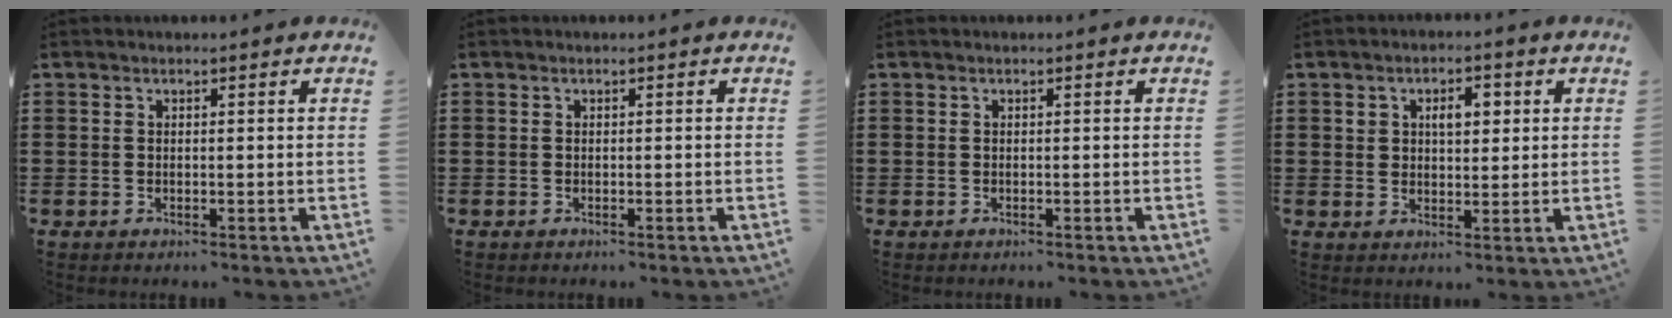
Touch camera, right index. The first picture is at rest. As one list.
[{"total": 0.0}, {"total": 0.0}, {"total": 4.2, "force": [1.4, 2.6, 3.0], "torque": [-0.044, 0.005, 0.015]}]